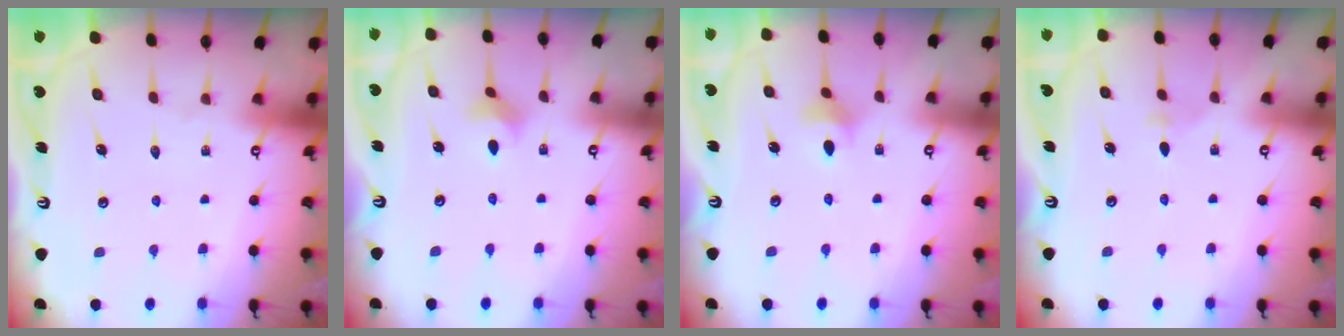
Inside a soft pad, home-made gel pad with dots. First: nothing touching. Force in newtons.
{"total": 4.4, "press": 4.3, "slide": 0.8}
{"total": 4.8, "press": 4.7, "slide": 0.8}
{"total": 2.0, "press": 1.9, "slide": 0.5}